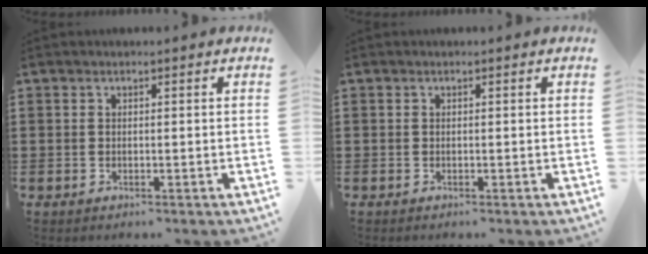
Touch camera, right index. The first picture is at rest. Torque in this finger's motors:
{"motor_torque": [-0.49, 1.00, -0.01, -0.01]}